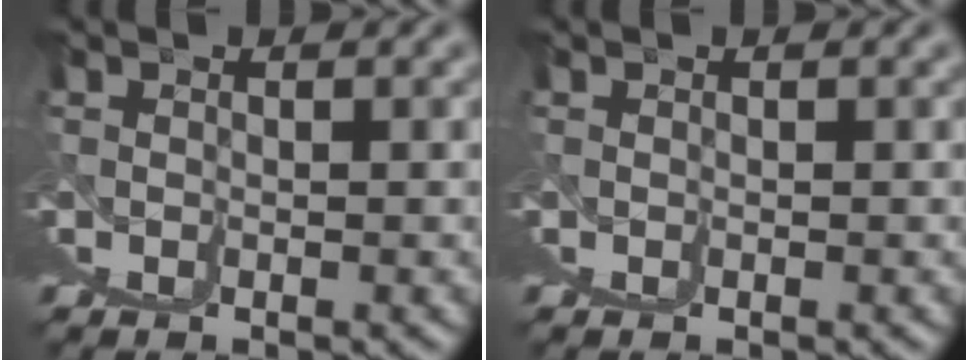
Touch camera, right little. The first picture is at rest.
{"total": 0.0}